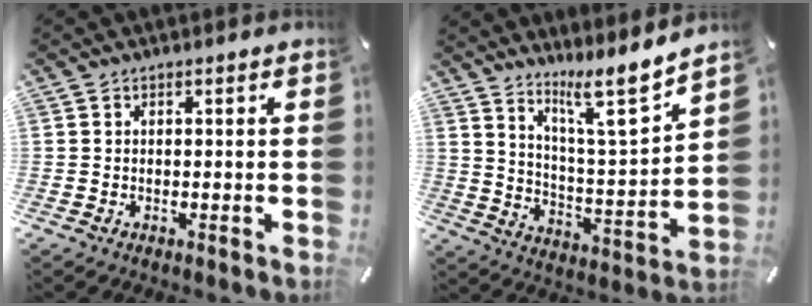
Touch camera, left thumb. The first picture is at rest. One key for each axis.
{"total": 12.7, "fx": 10.5, "fy": 1.6, "fz": 6.9, "tx": -0.114, "ty": -0.084, "tz": 0.173}